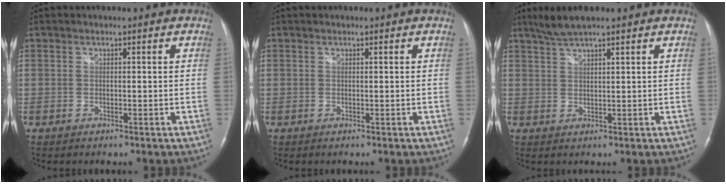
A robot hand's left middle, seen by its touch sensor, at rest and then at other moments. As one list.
[{"total": 0.0}, {"total": 4.3, "force": [3.6, 0.2, 2.4], "torque": [-0.058, 0.011, 0.072]}]